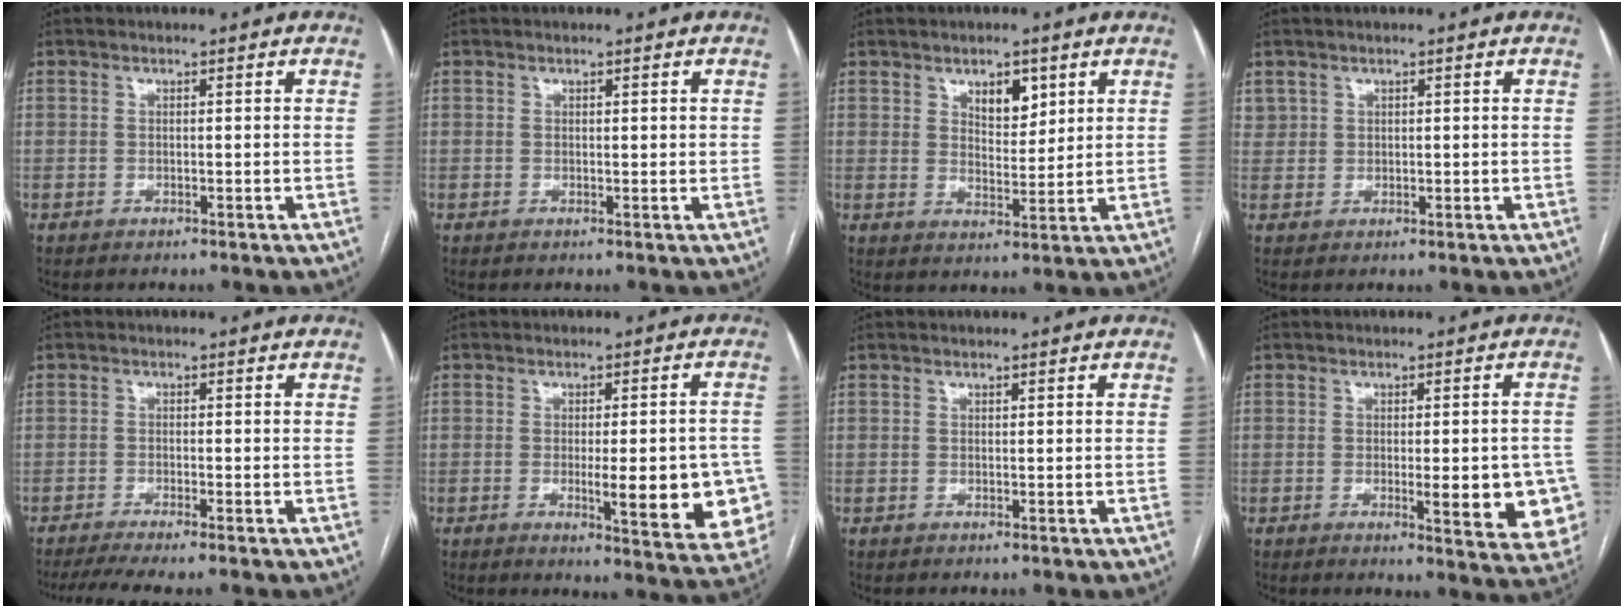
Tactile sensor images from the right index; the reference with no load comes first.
{"total": 0.8, "force": [0.3, 0.3, 0.6], "torque": [-0.007, -0.001, 0.004]}
{"total": 5.0, "force": [2.8, 2.4, 3.5], "torque": [-0.053, -0.002, 0.047]}
{"total": 2.1, "force": [1.2, 1.7, 0.2], "torque": [0.008, 0.005, 0.021]}
{"total": 5.8, "force": [-4.8, -0.4, 3.3], "torque": [-0.050, -0.011, -0.077]}
{"total": 13.5, "force": [-3.0, 2.9, 12.8], "torque": [-0.103, 0.001, -0.027]}
{"total": 0.0}
{"total": 10.8, "force": [-2.4, 2.6, 10.2], "torque": [-0.083, -0.007, -0.024]}